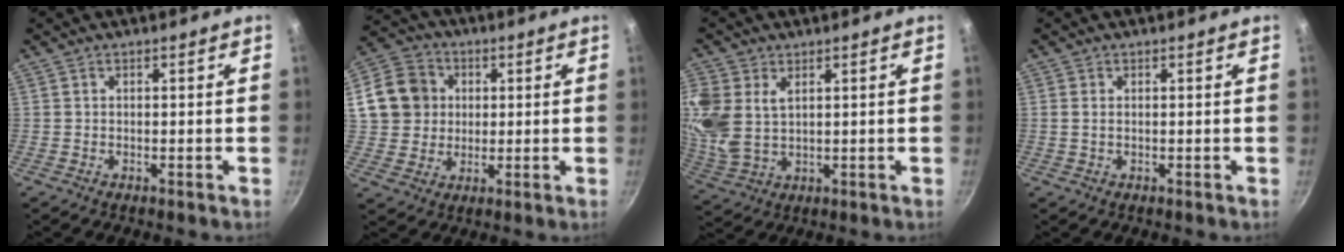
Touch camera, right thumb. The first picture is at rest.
{"total": 12.7, "force": [2.5, 11.3, 5.2], "torque": [-0.074, 0.016, 0.041]}
{"total": 12.9, "force": [3.9, 8.8, 8.6], "torque": [-0.204, 0.001, 0.088]}
{"total": 1.3, "force": [0.2, 0.8, 1.0], "torque": [-0.020, 0.001, 0.001]}